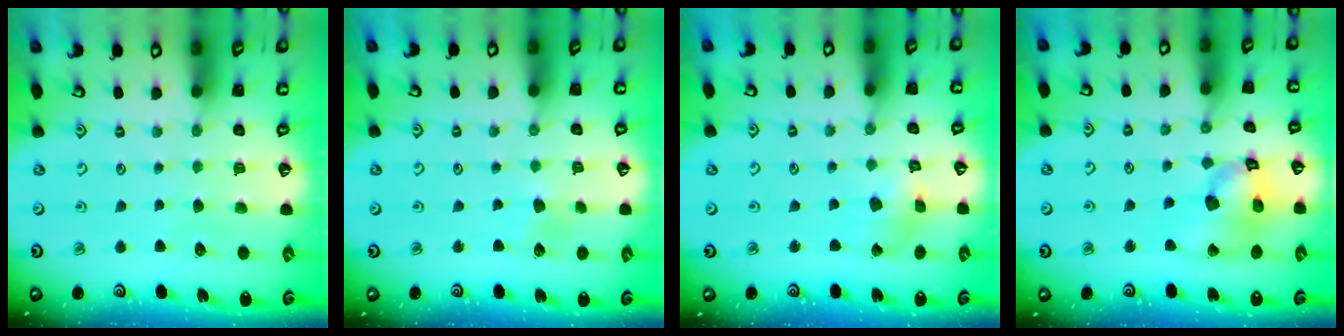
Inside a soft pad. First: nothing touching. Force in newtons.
{"total": 3.8, "press": 3.8, "slide": 0.4}
{"total": 2.8, "press": 2.8, "slide": 0.5}
{"total": 14.2, "press": 14.0, "slide": 2.1}